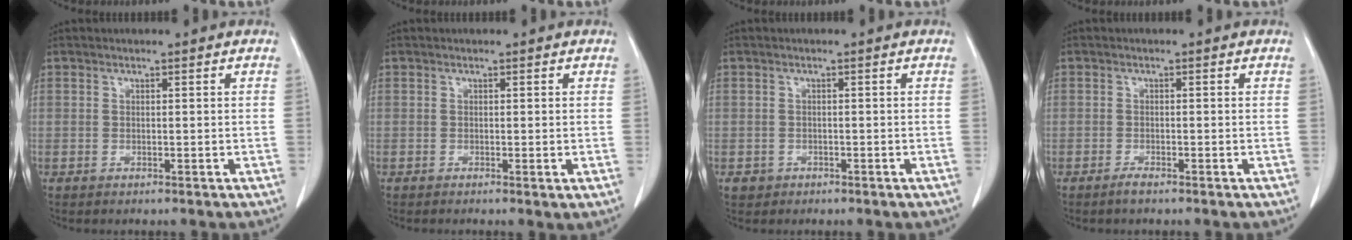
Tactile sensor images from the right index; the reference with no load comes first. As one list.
[{"total": 0.9, "force": [-0.2, 0.1, 0.9], "torque": [-0.014, -0.002, -0.003]}, {"total": 1.5, "force": [-0.7, 1.3, 0.0], "torque": [0.000, 0.005, -0.009]}, {"total": 1.2, "force": [-1.0, 0.0, 0.7], "torque": [-0.016, -0.002, -0.019]}]